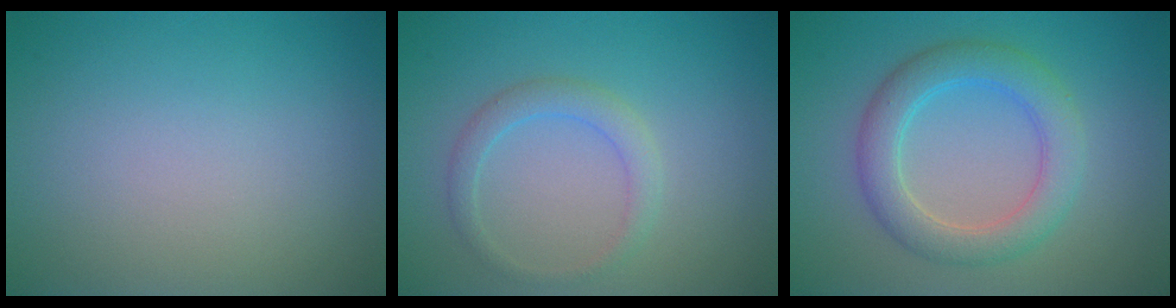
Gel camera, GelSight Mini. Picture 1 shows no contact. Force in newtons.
{"total": 2.0, "press": 2.0, "slide": 0.3}
{"total": 4.5, "press": 4.5, "slide": 0.3}